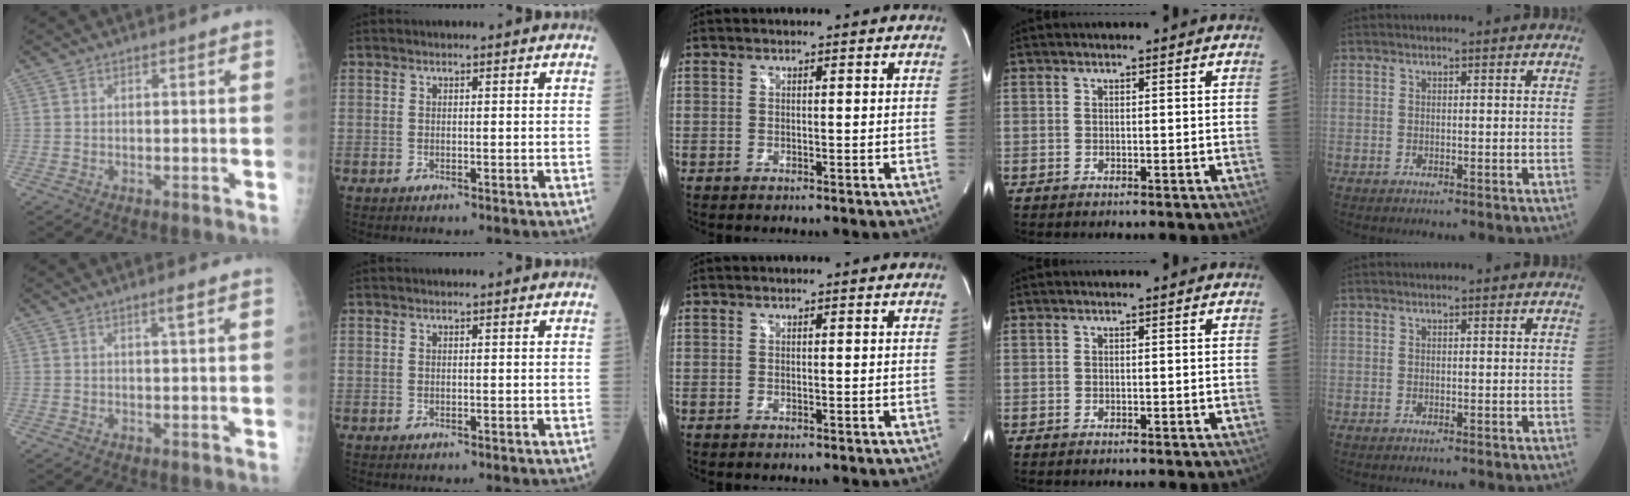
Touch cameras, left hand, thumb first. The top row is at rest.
{"thumb": {"total": 1.3, "force": [0.8, -0.1, 1.1], "torque": [-0.018, -0.004, 0.013]}}